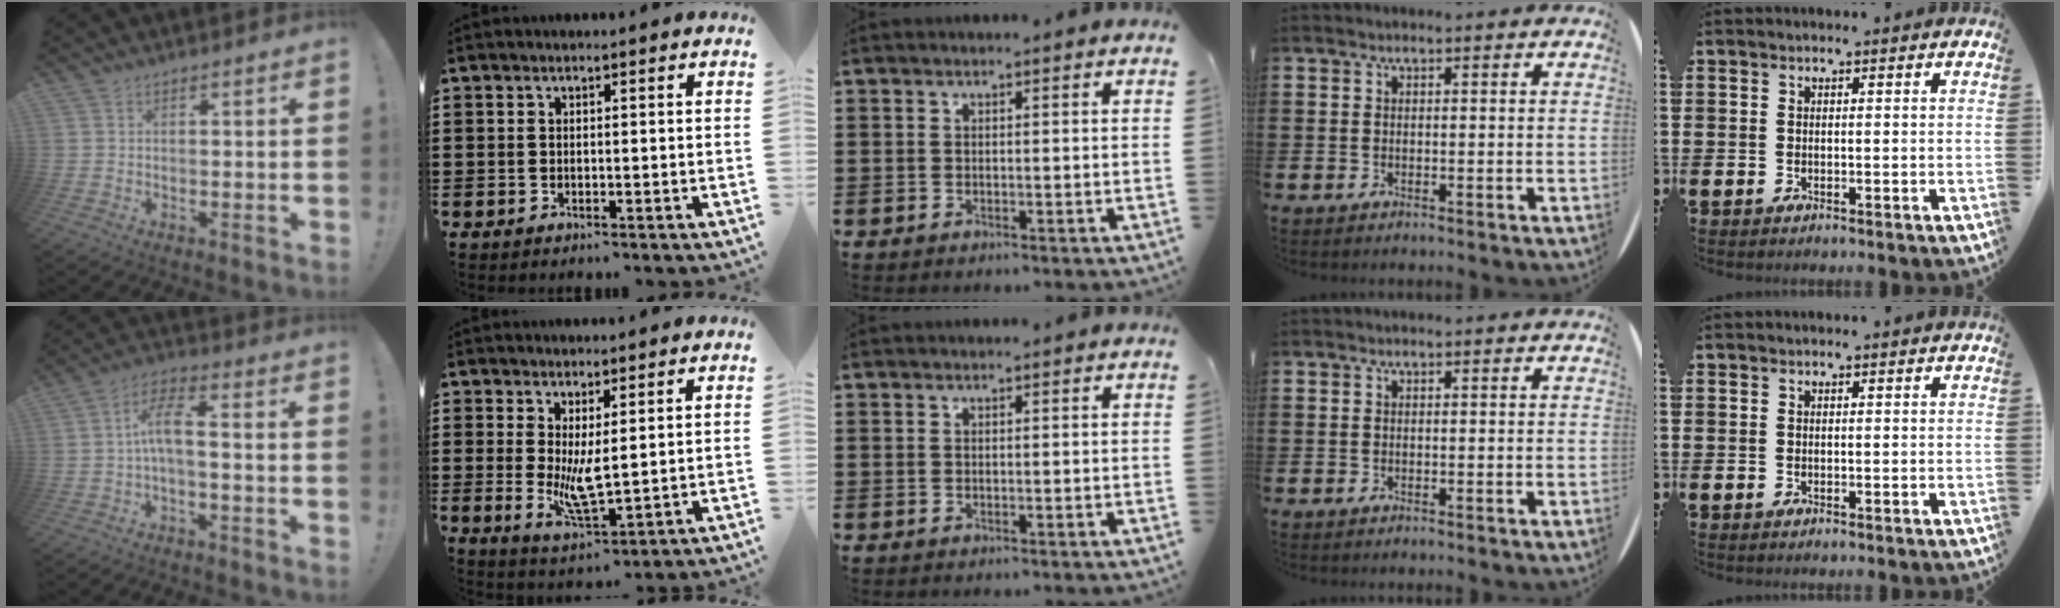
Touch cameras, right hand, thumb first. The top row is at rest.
{"thumb": {"total": 8.3, "force": [-0.4, 2.8, 7.8], "torque": [-0.146, 0.010, -0.008]}, "index": {"total": 5.2, "force": [0.9, 1.6, 4.9], "torque": [-0.091, -0.012, 0.018]}}